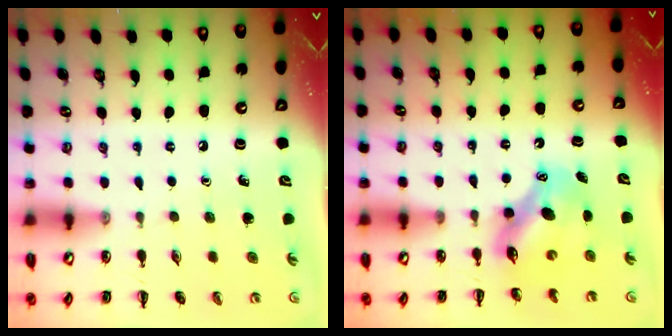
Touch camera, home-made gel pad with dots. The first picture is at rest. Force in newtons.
{"total": 8.8, "press": 8.6, "slide": 1.6}